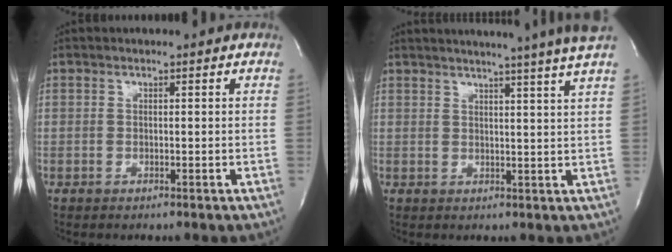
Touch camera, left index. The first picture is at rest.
{"total": 14.1, "force": [12.1, -1.8, 7.1], "torque": [-0.112, -0.027, 0.138]}